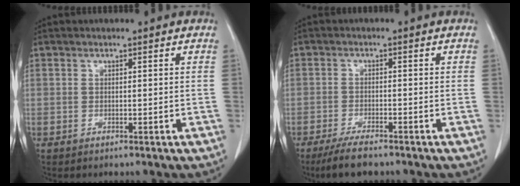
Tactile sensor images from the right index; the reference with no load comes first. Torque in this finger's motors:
{"motor_torque": [-0.05, 0.02, 0.00, -0.03]}